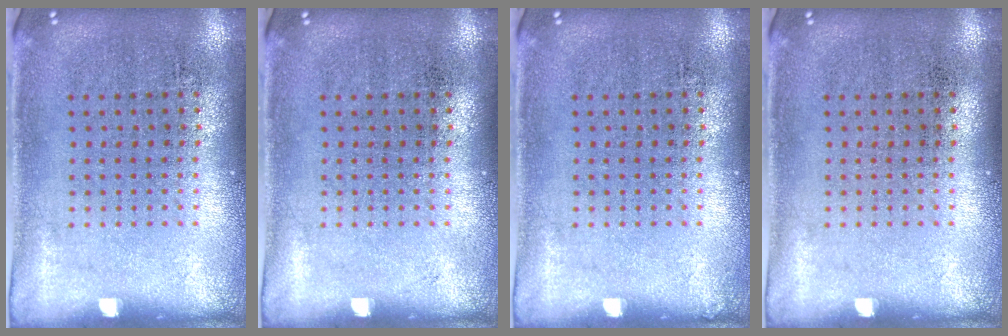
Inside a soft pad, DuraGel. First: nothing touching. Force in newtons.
{"total": 0.0}
{"total": 0.0}
{"total": 0.0}